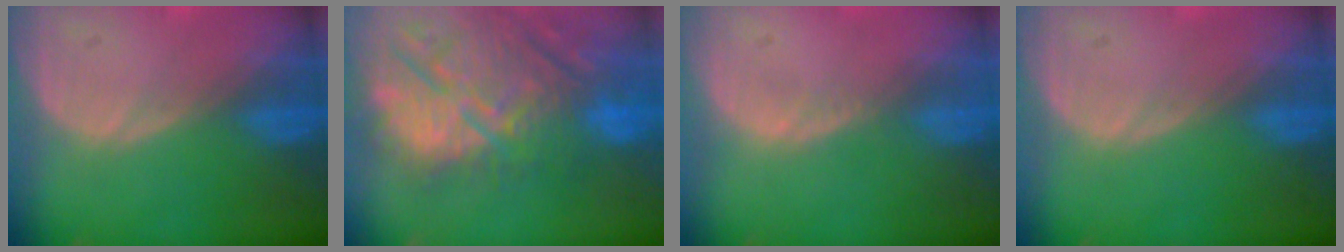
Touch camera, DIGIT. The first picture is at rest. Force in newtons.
{"total": 14.5, "press": 12.7, "slide": 7.1}
{"total": 0.7, "press": 0.6, "slide": 0.3}
{"total": 0.0}